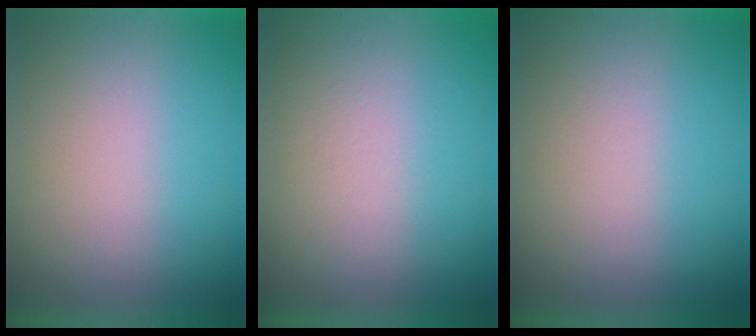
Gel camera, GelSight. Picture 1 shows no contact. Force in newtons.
{"total": 3.9}
{"total": 2.0}